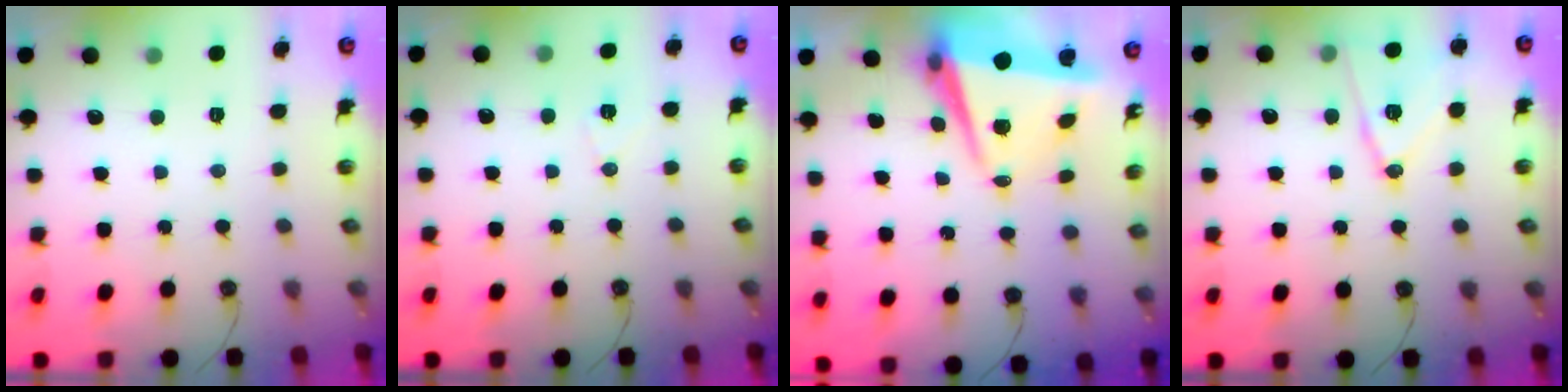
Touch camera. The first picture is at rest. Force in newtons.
{"total": 5.3, "press": 4.2, "slide": 3.3}
{"total": 7.9, "press": 7.8, "slide": 1.6}
{"total": 13.0, "press": 12.7, "slide": 2.8}